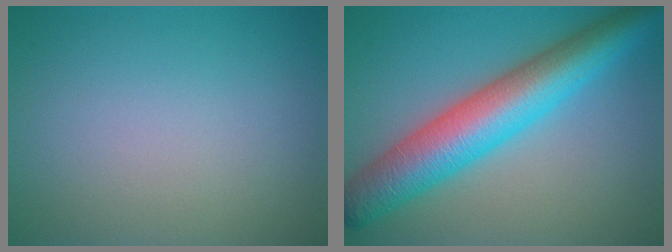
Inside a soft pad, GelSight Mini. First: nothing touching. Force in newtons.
{"total": 9.2, "press": 9.2, "slide": 0.1}